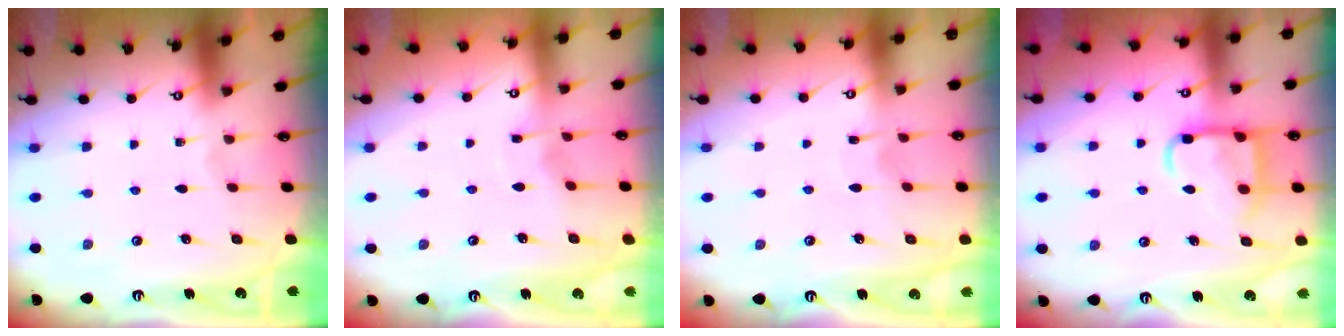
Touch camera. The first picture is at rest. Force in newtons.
{"total": 2.9, "press": 2.9, "slide": 0.1}
{"total": 3.3, "press": 3.3, "slide": 0.3}
{"total": 12.4, "press": 12.3, "slide": 1.4}